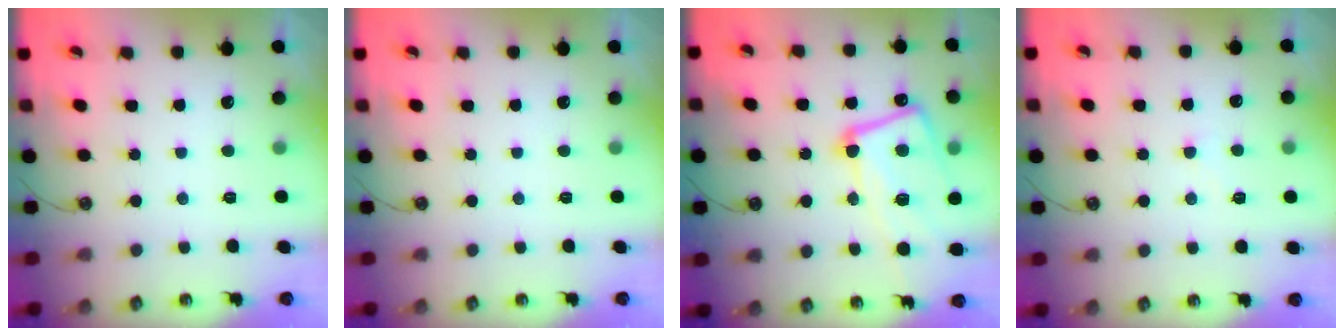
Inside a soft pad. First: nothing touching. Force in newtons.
{"total": 0.0}
{"total": 14.4, "press": 14.2, "slide": 1.8}
{"total": 1.9, "press": 1.9, "slide": 0.4}